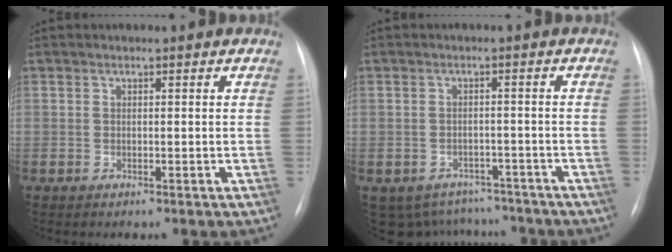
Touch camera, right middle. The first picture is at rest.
{"total": 8.9, "force": [-7.5, 4.8, 0.7], "torque": [-0.009, 0.020, -0.089]}